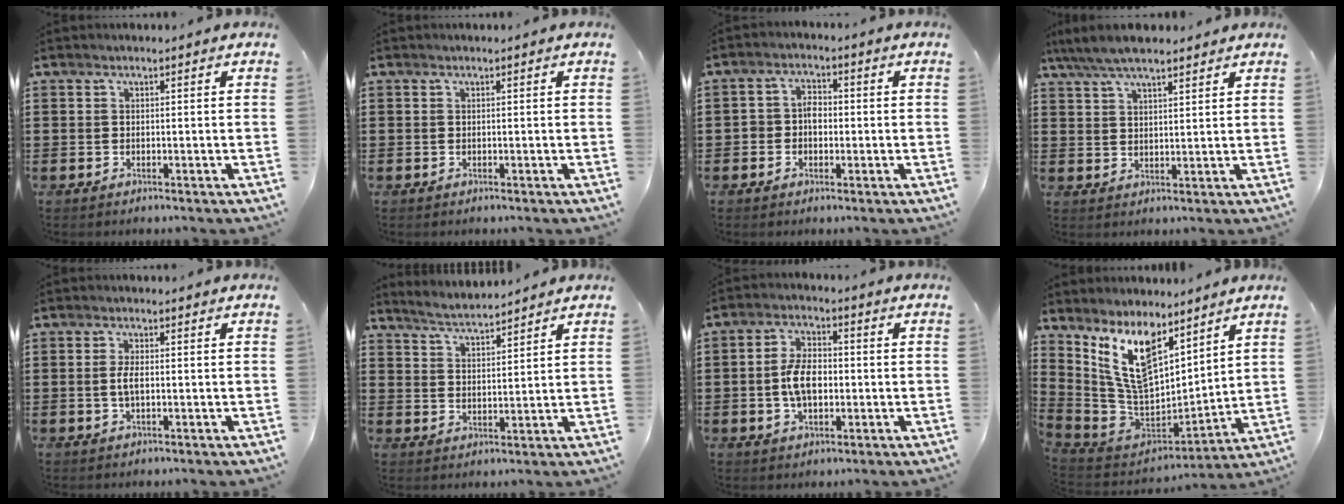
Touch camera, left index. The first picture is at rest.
{"total": 0.0}
{"total": 3.0, "force": [-0.6, 2.2, 1.9], "torque": [-0.042, 0.007, -0.014]}
{"total": 5.9, "force": [5.0, 1.5, 2.9], "torque": [-0.070, -0.006, 0.092]}
{"total": 2.5, "force": [-0.2, 0.8, 2.3], "torque": [-0.058, -0.006, -0.009]}
{"total": 3.7, "force": [3.7, -0.2, 0.5], "torque": [-0.024, -0.014, 0.065]}
{"total": 6.5, "force": [-0.8, 3.6, 5.4], "torque": [-0.120, 0.003, -0.019]}
{"total": 12.6, "force": [7.2, 6.2, 8.3], "torque": [-0.210, -0.035, 0.135]}